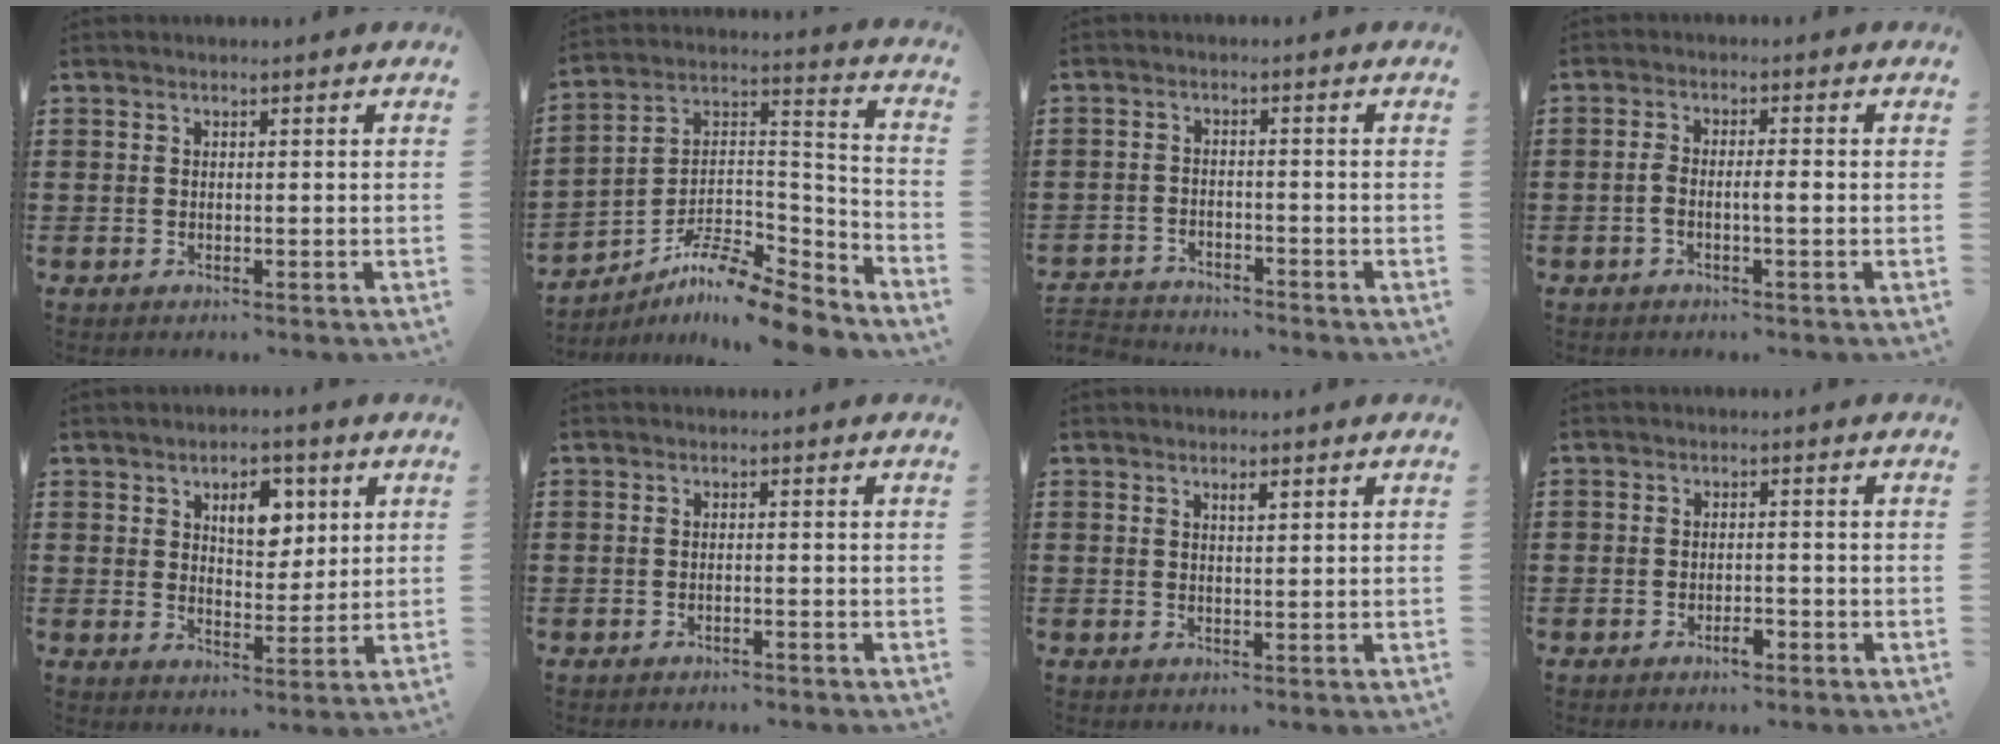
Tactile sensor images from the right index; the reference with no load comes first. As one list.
[{"total": 9.5, "force": [-8.4, 1.7, 4.1], "torque": [-0.078, 0.015, -0.171]}, {"total": 2.5, "force": [-2.5, 0.3, -0.3], "torque": [-0.003, 0.001, -0.055]}, {"total": 2.7, "force": [-0.8, 0.5, 2.5], "torque": [-0.055, 0.000, -0.019]}, {"total": 6.1, "force": [2.5, 3.5, 4.3], "torque": [-0.063, 0.002, 0.035]}, {"total": 0.7, "force": [-0.7, 0.0, 0.1], "torque": [-0.005, -0.001, -0.014]}, {"total": 1.3, "force": [0.6, 0.4, 1.1], "torque": [-0.021, 0.004, 0.010]}, {"total": 2.1, "force": [-1.4, 0.9, 1.2], "torque": [-0.026, 0.001, -0.027]}]